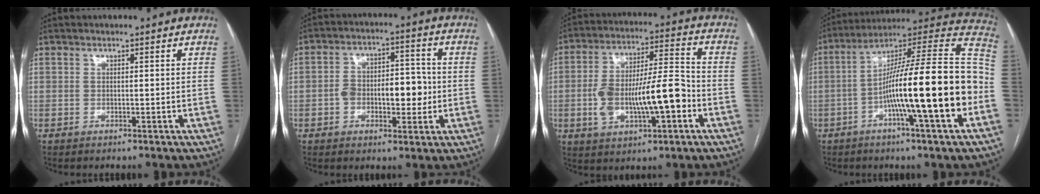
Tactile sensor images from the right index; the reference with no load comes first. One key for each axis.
{"total": 9.8, "fx": -1.4, "fy": 4.9, "fz": 8.4, "tx": -0.130, "ty": 0.028, "tz": -0.017}
{"total": 14.8, "fx": -3.5, "fy": 4.2, "fz": 13.8, "tx": -0.252, "ty": 0.024, "tz": -0.051}
{"total": 23.0, "fx": -5.7, "fy": 0.6, "fz": 22.3, "tx": -0.312, "ty": 0.014, "tz": -0.098}